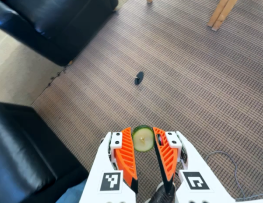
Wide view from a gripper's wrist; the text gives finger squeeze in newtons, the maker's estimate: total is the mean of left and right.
{"total": 9.2, "left": 9.2, "right": 9.3}